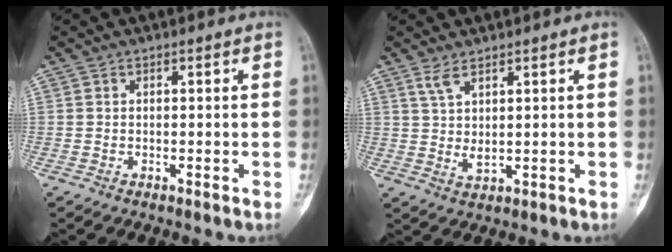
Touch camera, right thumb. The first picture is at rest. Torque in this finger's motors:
{"motor_torque": [-0.01, 0.03, 0.06, 0.00, 0.00]}